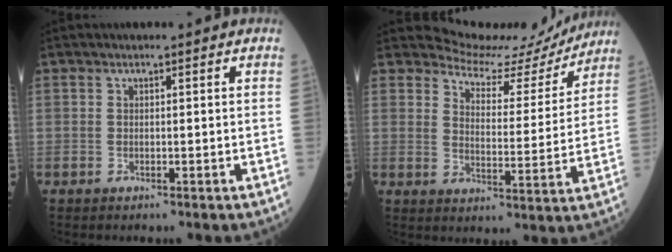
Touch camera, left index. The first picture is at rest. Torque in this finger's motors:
{"motor_torque": [0.76, -0.90, 0.03, -0.01]}